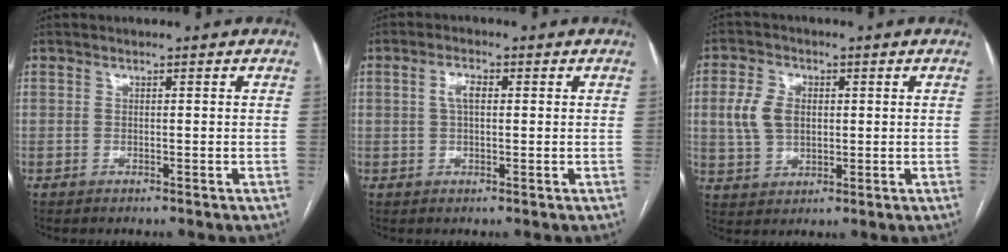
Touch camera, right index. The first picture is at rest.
{"total": 3.0, "force": [0.6, 1.3, 2.6], "torque": [-0.053, 0.011, 0.012]}
{"total": 6.8, "force": [0.9, 4.8, 4.7], "torque": [-0.113, 0.018, 0.024]}